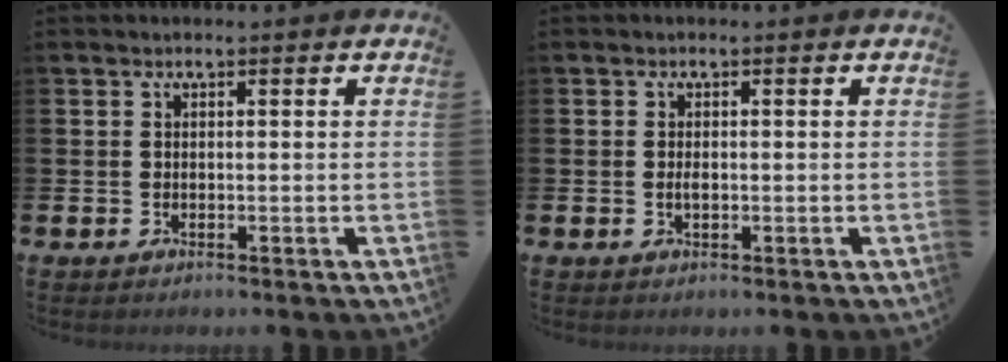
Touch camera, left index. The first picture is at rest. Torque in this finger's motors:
{"motor_torque": [0.20, -0.04, 0.02, 0.05]}